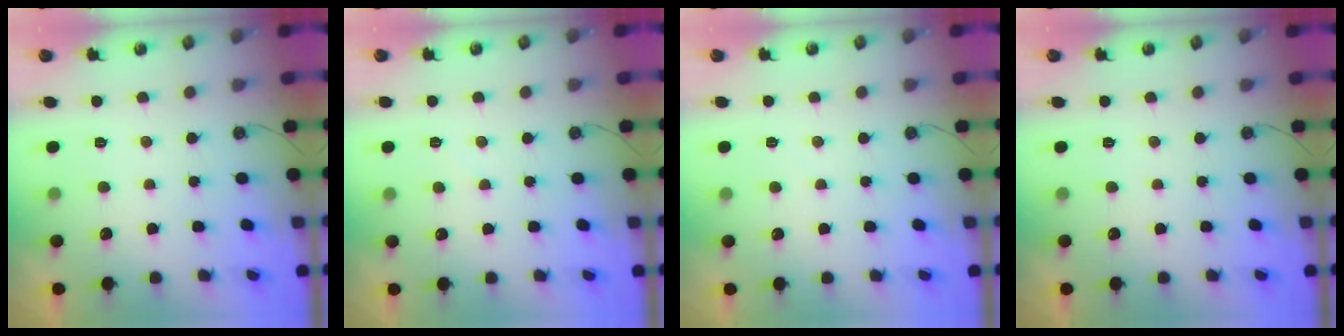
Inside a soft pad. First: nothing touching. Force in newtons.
{"total": 2.5, "press": 2.5, "slide": 0.3}
{"total": 2.8, "press": 2.8, "slide": 0.3}
{"total": 0.0}